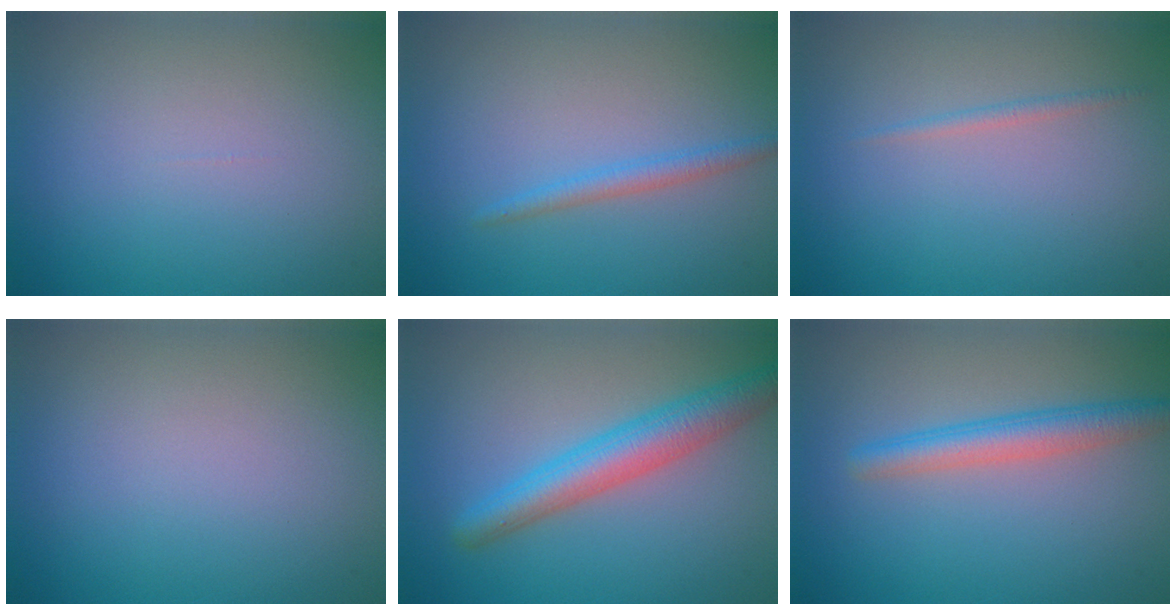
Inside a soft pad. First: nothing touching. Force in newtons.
{"total": 1.6, "press": 1.6, "slide": 0.1}
{"total": 0.7, "press": 0.7, "slide": 0.1}
{"total": 0.0}
{"total": 4.9, "press": 4.9, "slide": 0.2}
{"total": 3.3, "press": 3.3, "slide": 0.1}